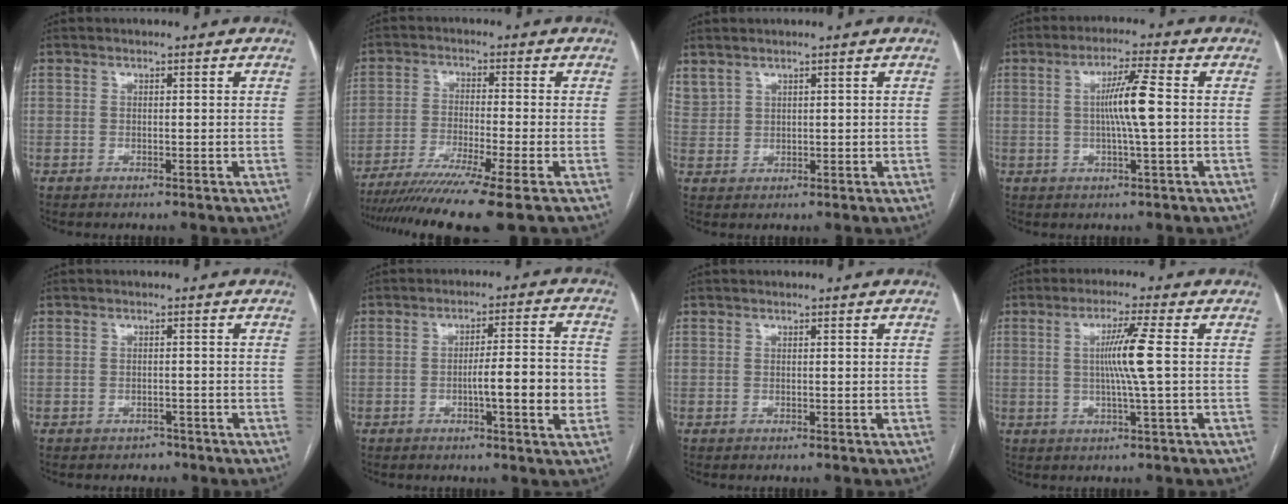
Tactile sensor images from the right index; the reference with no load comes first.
{"total": 13.2, "force": [-10.2, -1.8, 8.2], "torque": [-0.131, -0.039, -0.161]}
{"total": 3.0, "force": [2.5, 1.4, 0.8], "torque": [-0.025, 0.013, 0.062]}
{"total": 6.7, "force": [0.3, -0.4, 6.7], "torque": [-0.121, 0.001, 0.003]}
{"total": 2.0, "force": [-1.6, 1.2, 0.1], "torque": [-0.010, 0.003, -0.022]}
{"total": 9.1, "force": [-2.1, 0.7, 8.8], "torque": [-0.128, 0.008, -0.032]}
{"total": 0.0}
{"total": 6.3, "force": [0.4, -1.3, 6.2], "torque": [-0.113, -0.001, 0.010]}